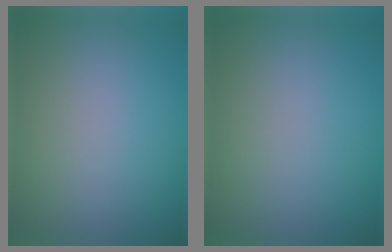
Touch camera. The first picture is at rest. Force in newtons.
{"total": 0.0}